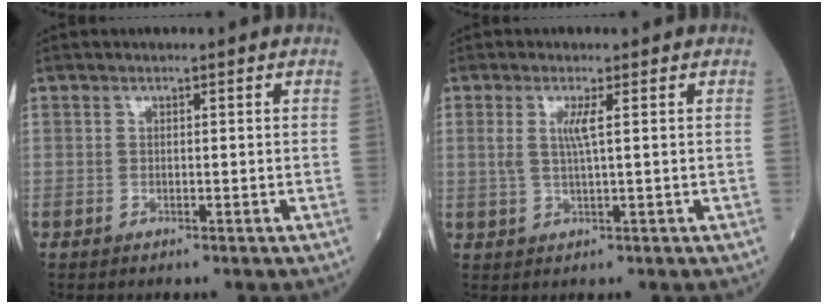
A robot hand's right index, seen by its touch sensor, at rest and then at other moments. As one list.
[{"total": 2.9, "force": [0.8, -0.1, 2.8], "torque": [-0.065, 0.000, 0.015]}]